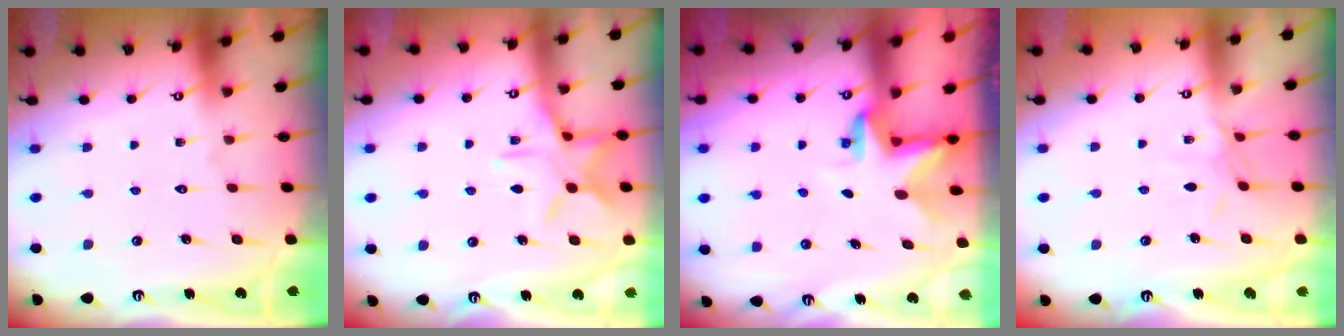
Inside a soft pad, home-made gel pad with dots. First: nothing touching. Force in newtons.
{"total": 11.5, "press": 11.4, "slide": 0.8}
{"total": 2.8, "press": 2.8, "slide": 0.2}
{"total": 4.5, "press": 4.5, "slide": 0.5}